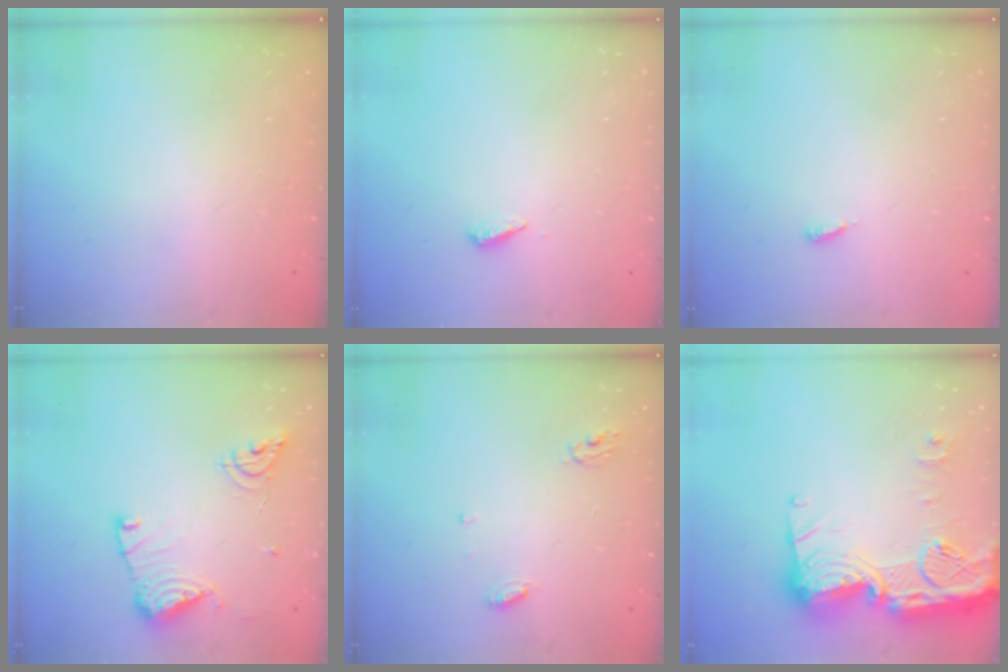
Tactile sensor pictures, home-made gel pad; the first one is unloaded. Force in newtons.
{"total": 2.9, "press": 2.9, "slide": 0.3}
{"total": 2.9, "press": 2.9, "slide": 0.2}
{"total": 13.4, "press": 13.3, "slide": 1.4}
{"total": 5.1, "press": 5.1, "slide": 0.4}
{"total": 23.2, "press": 23.1, "slide": 2.1}